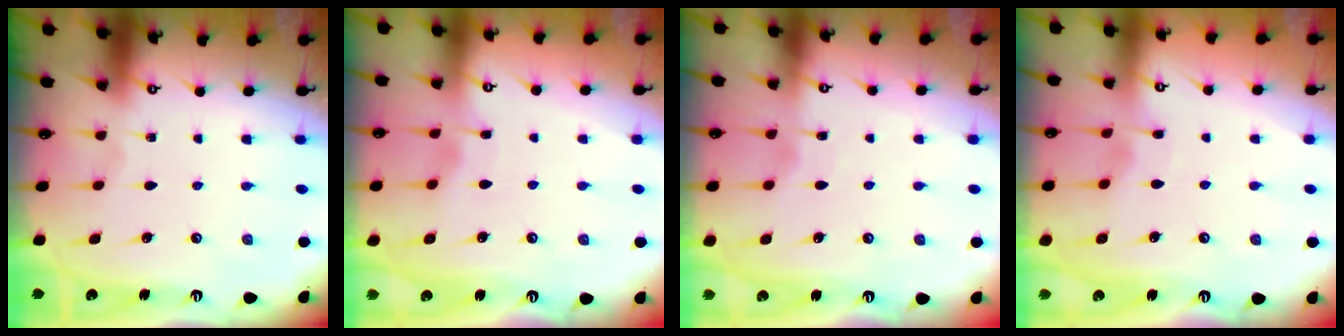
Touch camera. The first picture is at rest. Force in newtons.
{"total": 2.7, "press": 2.6, "slide": 0.3}
{"total": 2.1, "press": 2.1, "slide": 0.4}
{"total": 2.5, "press": 2.5, "slide": 0.3}